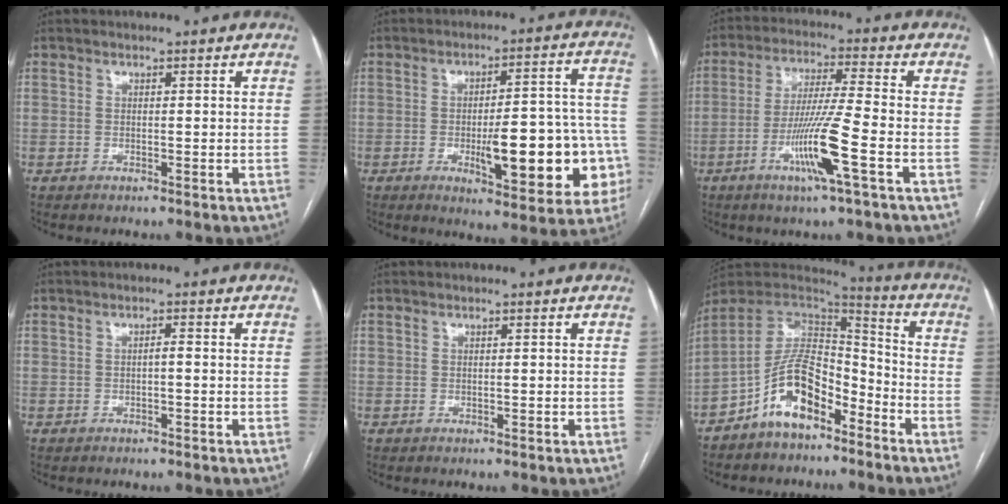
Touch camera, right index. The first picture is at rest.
{"total": 17.4, "force": [-4.9, 4.5, 16.1], "torque": [-0.149, 0.030, -0.051]}
{"total": 10.7, "force": [-4.2, -0.9, 9.8], "torque": [-0.192, -0.013, -0.081]}
{"total": 0.8, "force": [-0.2, 0.2, 0.8], "torque": [-0.012, 0.003, -0.004]}
{"total": 0.0}
{"total": 12.0, "force": [-6.8, 5.6, 8.1], "torque": [-0.152, 0.027, -0.124]}